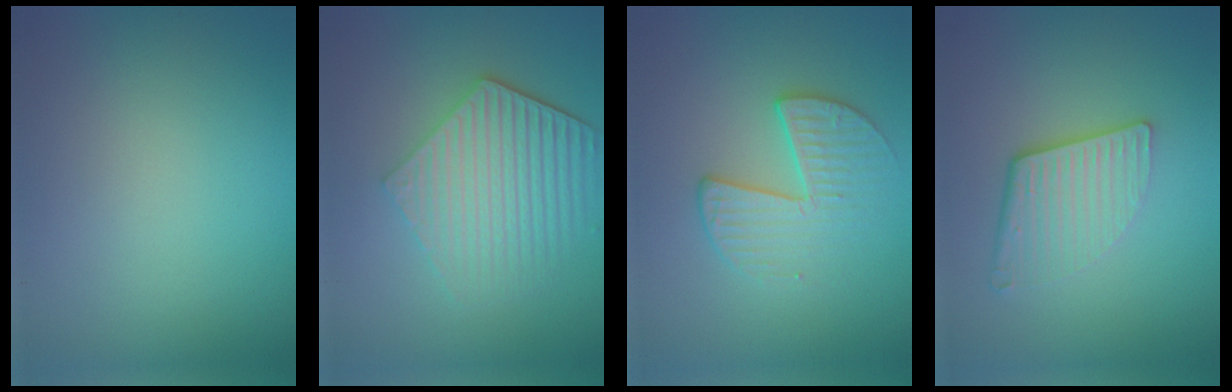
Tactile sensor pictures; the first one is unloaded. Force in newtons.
{"total": 6.1, "press": 4.5, "slide": 4.1}
{"total": 3.0, "press": 2.4, "slide": 1.8}
{"total": 4.4, "press": 2.9, "slide": 3.3}